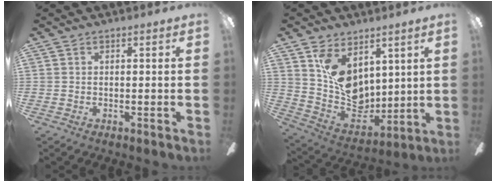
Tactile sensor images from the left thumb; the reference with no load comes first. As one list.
[{"total": 14.1, "force": [6.3, 10.1, 7.5], "torque": [-0.146, -0.030, 0.131]}]